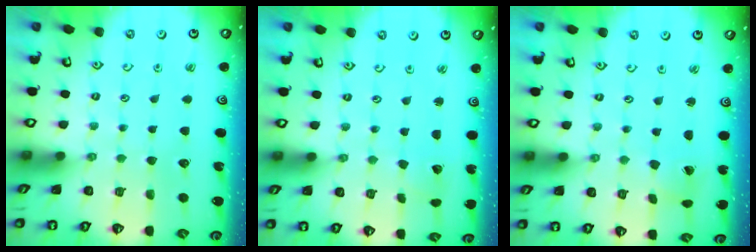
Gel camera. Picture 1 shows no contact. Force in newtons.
{"total": 2.5, "press": 2.5, "slide": 0.2}
{"total": 1.6, "press": 1.6, "slide": 0.2}